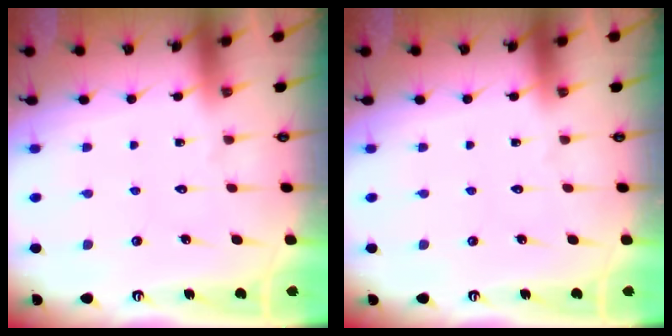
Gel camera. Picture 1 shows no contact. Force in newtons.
{"total": 0.0}